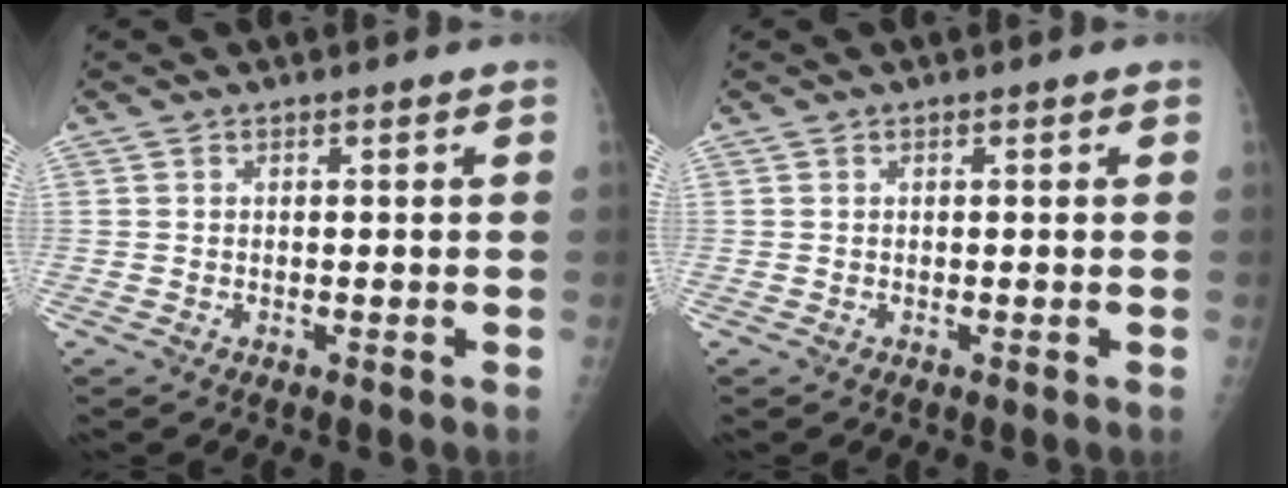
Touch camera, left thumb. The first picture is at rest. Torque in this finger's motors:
{"motor_torque": [-0.07, 0.14, -0.40, -0.11, 0.02]}